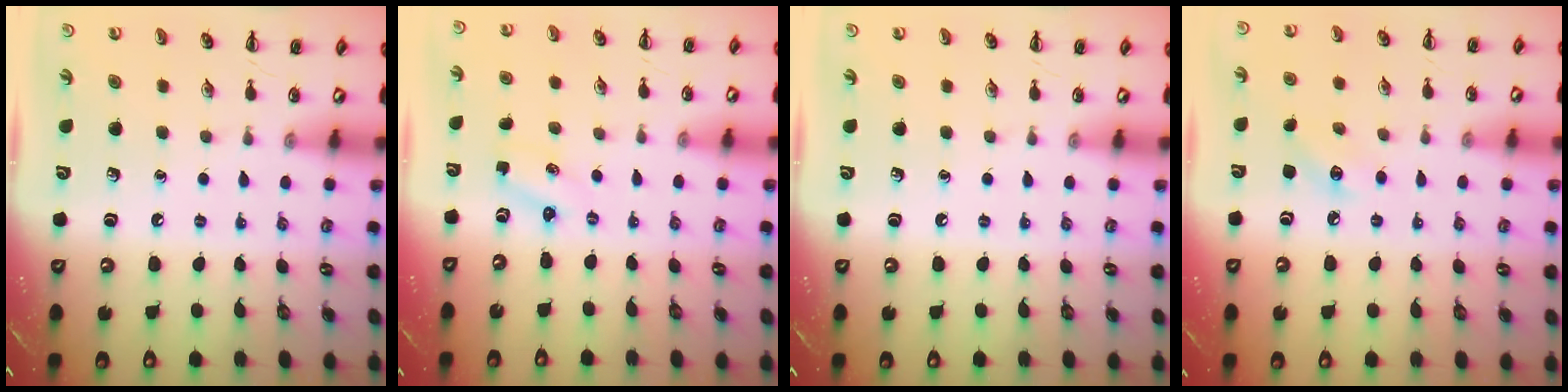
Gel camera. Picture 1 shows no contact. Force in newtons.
{"total": 1.9, "press": 1.8, "slide": 0.6}
{"total": 0.0}
{"total": 4.8, "press": 4.6, "slide": 1.2}